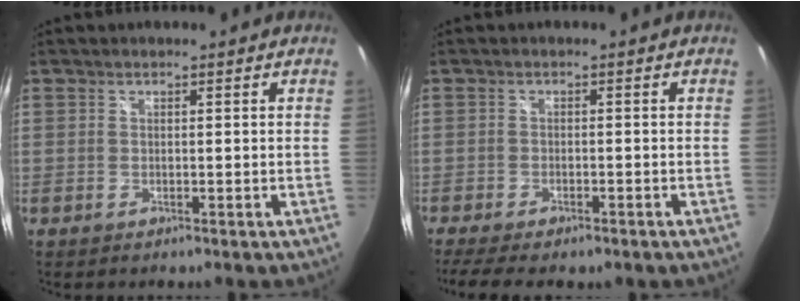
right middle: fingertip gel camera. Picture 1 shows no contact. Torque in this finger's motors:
{"motor_torque": [1.12, -1.02, 0.16, 0.05]}